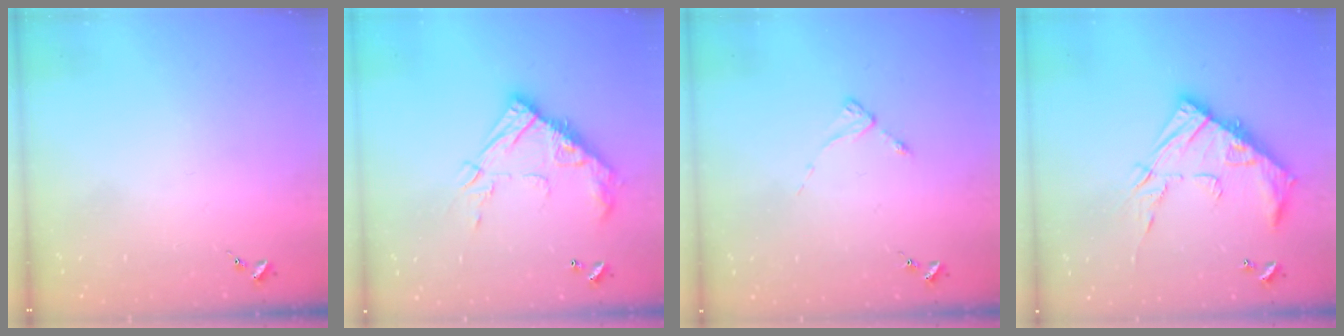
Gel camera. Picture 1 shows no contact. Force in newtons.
{"total": 15.9, "press": 15.9, "slide": 0.8}
{"total": 2.5, "press": 2.5, "slide": 0.3}
{"total": 17.3, "press": 17.3, "slide": 1.4}